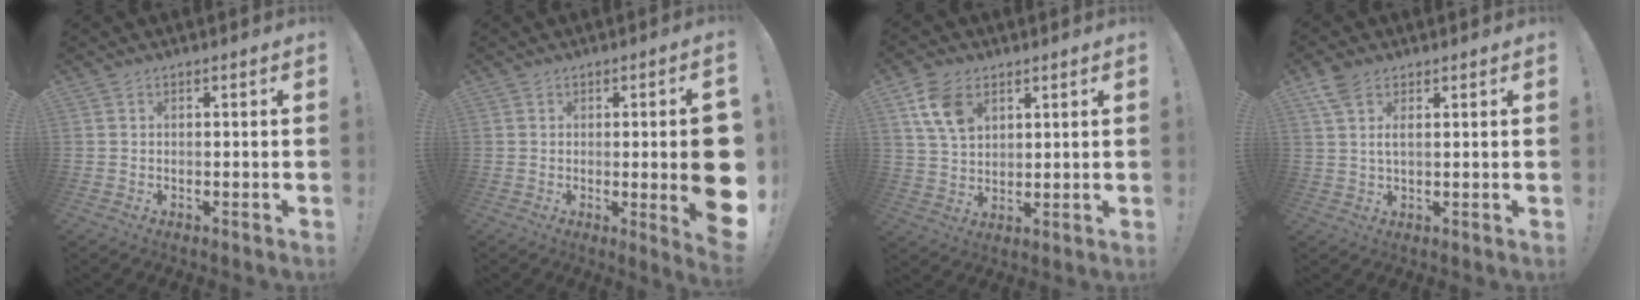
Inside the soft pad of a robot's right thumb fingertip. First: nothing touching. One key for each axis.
{"total": 11.4, "fx": -1.1, "fy": 1.1, "fz": 11.3, "tx": -0.142, "ty": -0.014, "tz": -0.013}
{"total": 10.0, "fx": 4.7, "fy": 6.7, "fz": 5.9, "tx": -0.100, "ty": -0.012, "tz": 0.090}
{"total": 4.3, "fx": 2.4, "fy": 1.8, "fz": 3.1, "tx": -0.063, "ty": -0.003, "tz": 0.045}